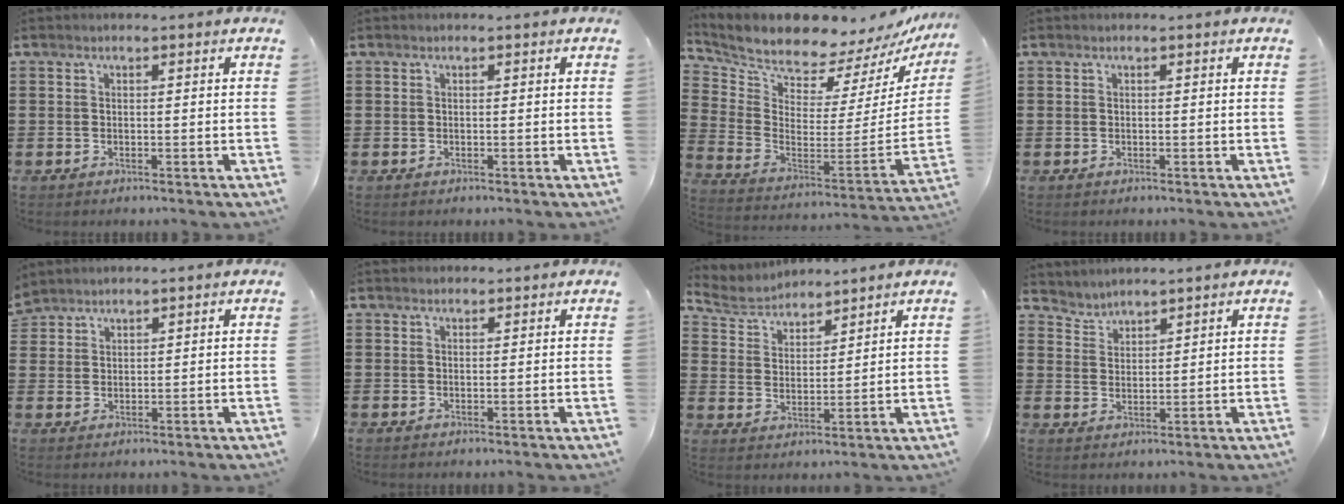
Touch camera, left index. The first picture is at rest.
{"total": 0.0}
{"total": 7.6, "force": [7.5, 1.1, 0.1], "torque": [-0.059, -0.079, 0.126]}
{"total": 0.0}
{"total": 2.3, "force": [2.2, 0.8, -0.3], "torque": [-0.002, 0.002, 0.044]}
{"total": 1.0, "force": [0.9, 0.3, 0.0], "torque": [-0.002, 0.001, 0.019]}
{"total": 4.8, "force": [4.5, 1.6, 0.4], "torque": [-0.032, -0.018, 0.080]}
{"total": 2.7, "force": [2.6, 0.4, -0.6], "torque": [0.002, -0.007, 0.049]}